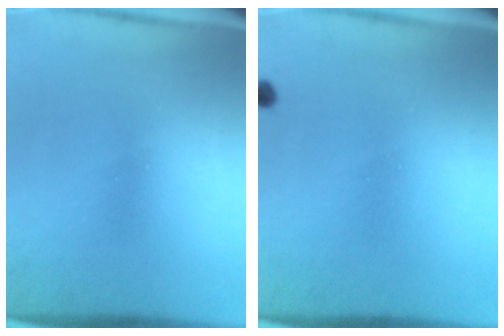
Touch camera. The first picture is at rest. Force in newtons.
{"total": 0.8}